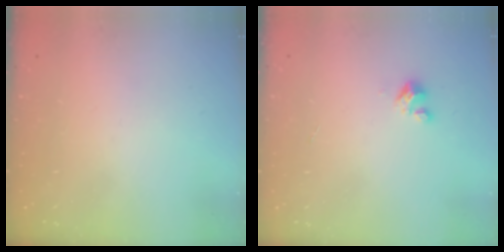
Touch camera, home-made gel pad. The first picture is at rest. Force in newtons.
{"total": 2.9, "press": 2.9, "slide": 0.3}